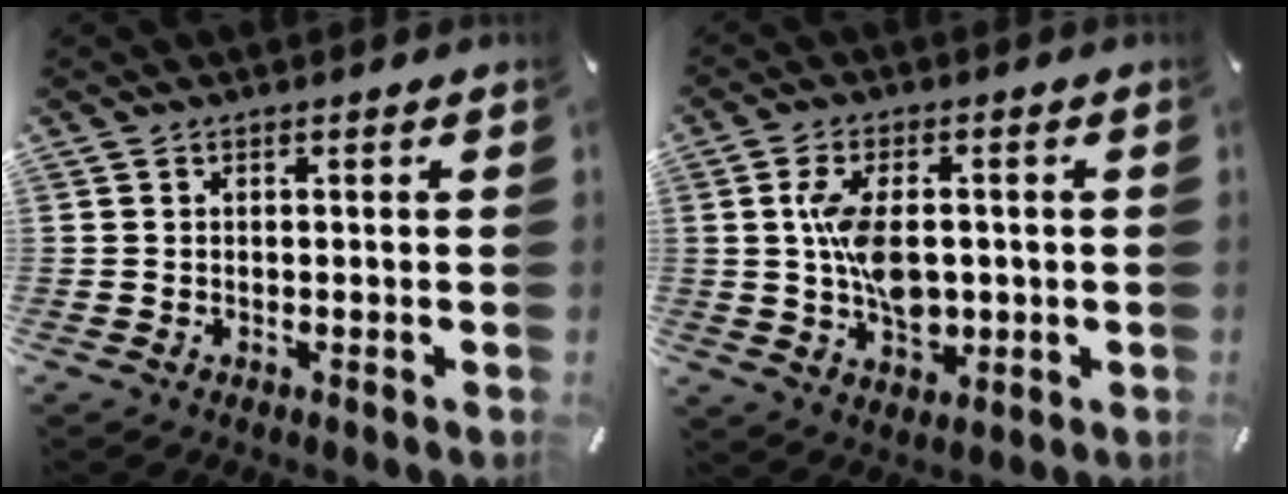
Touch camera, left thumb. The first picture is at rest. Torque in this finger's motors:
{"motor_torque": [1.40, 2.76, 0.99, -0.61, 0.39]}